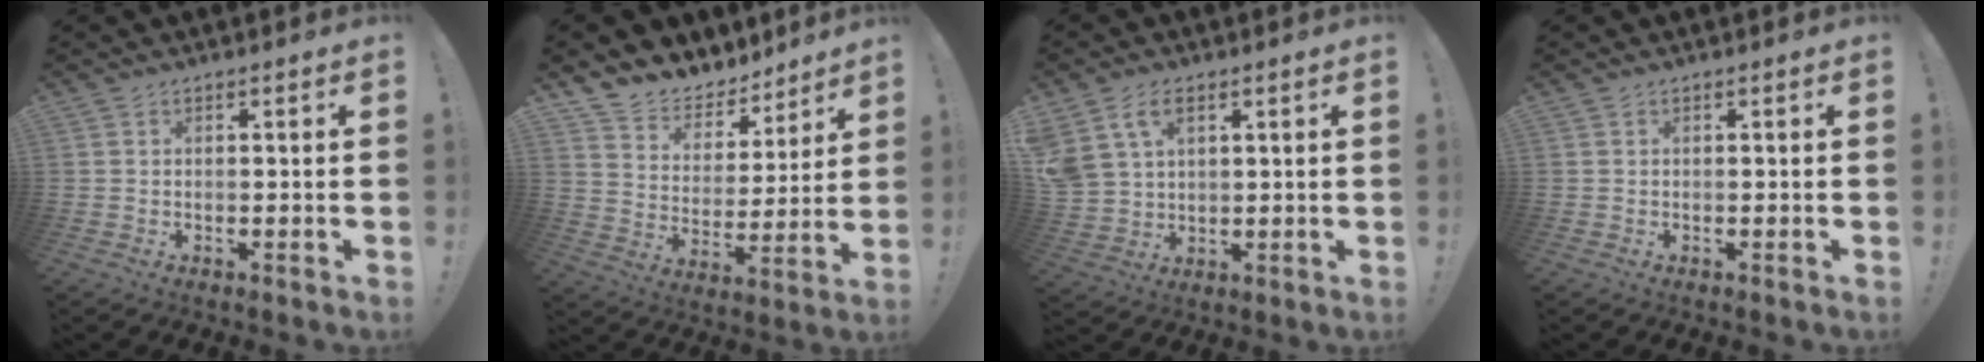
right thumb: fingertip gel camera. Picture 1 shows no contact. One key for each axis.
{"total": 8.6, "fx": 7.4, "fy": 4.4, "fz": 0.6, "tx": -0.016, "ty": -0.072, "tz": 0.138}
{"total": 8.7, "fx": 4.6, "fy": 5.7, "fz": 4.8, "tx": -0.097, "ty": -0.011, "tz": 0.094}
{"total": 0.0}